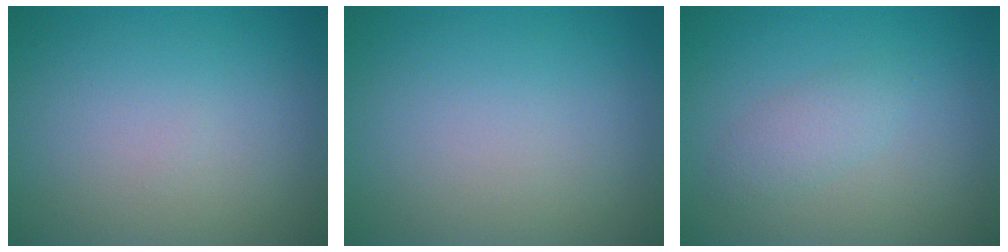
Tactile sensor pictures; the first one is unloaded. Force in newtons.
{"total": 0.0}
{"total": 1.8, "press": 1.8, "slide": 0.1}